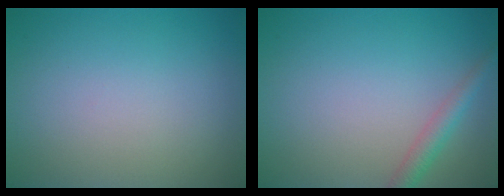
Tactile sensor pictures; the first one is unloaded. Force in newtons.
{"total": 2.0, "press": 2.0, "slide": 0.0}